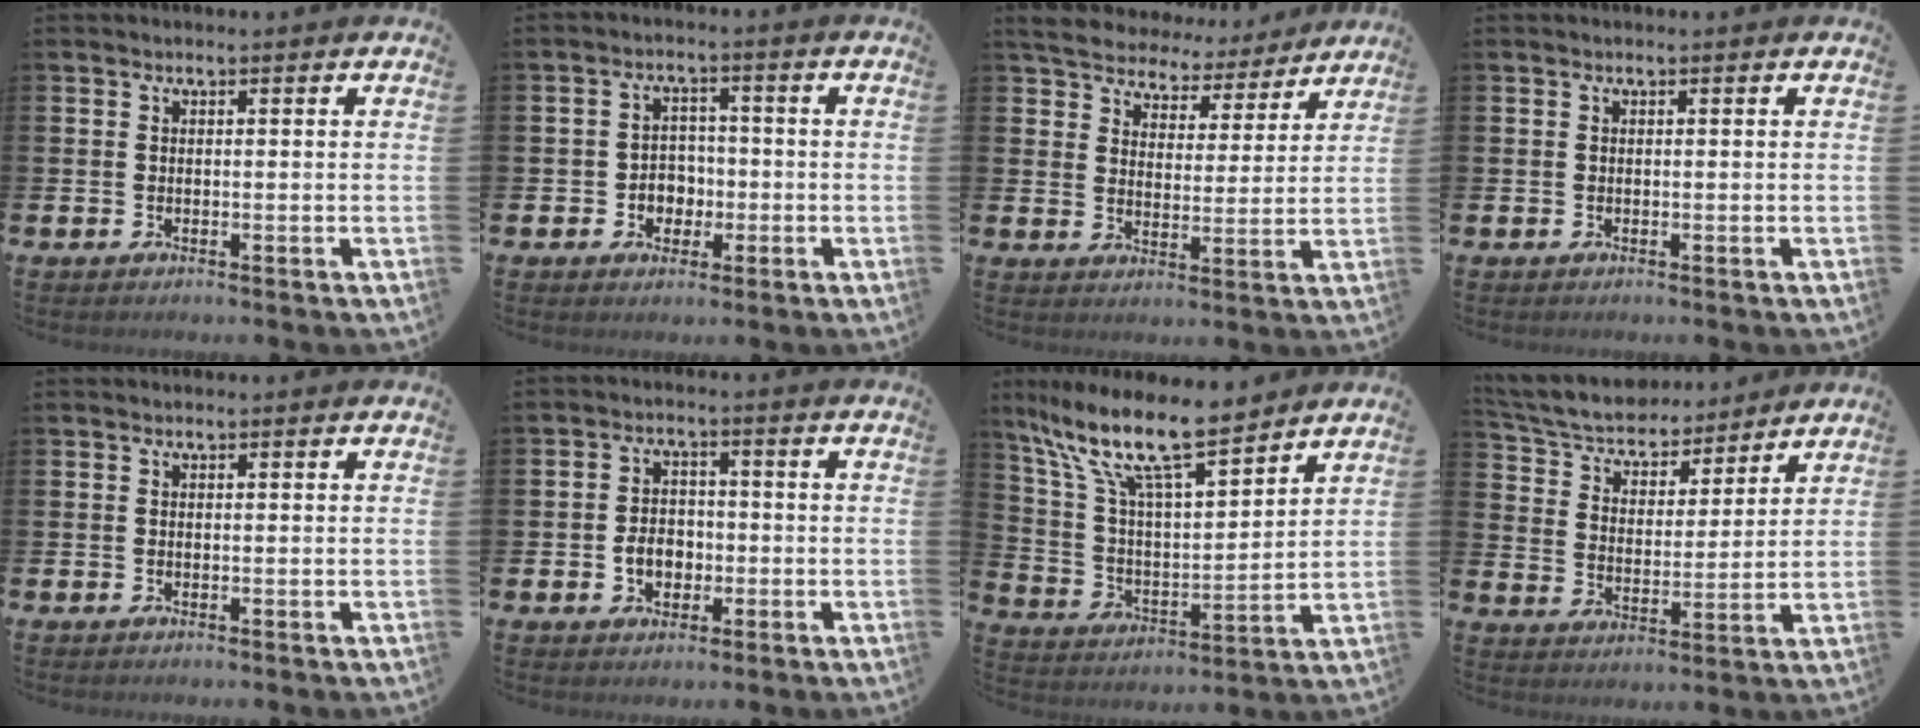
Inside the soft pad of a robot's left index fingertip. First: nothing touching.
{"total": 3.3, "force": [-1.0, 3.0, 1.0], "torque": [-0.020, 0.001, -0.028]}
{"total": 6.1, "force": [5.8, 1.8, 0.5], "torque": [-0.036, -0.047, 0.099]}
{"total": 0.0}
{"total": 0.0}
{"total": 3.9, "force": [-1.3, 3.0, 2.2], "torque": [-0.029, -0.002, -0.031]}
{"total": 13.0, "force": [10.6, 2.4, 7.1], "torque": [-0.169, -0.060, 0.184]}
{"total": 6.6, "force": [6.2, 2.0, 0.8], "torque": [-0.056, -0.046, 0.107]}